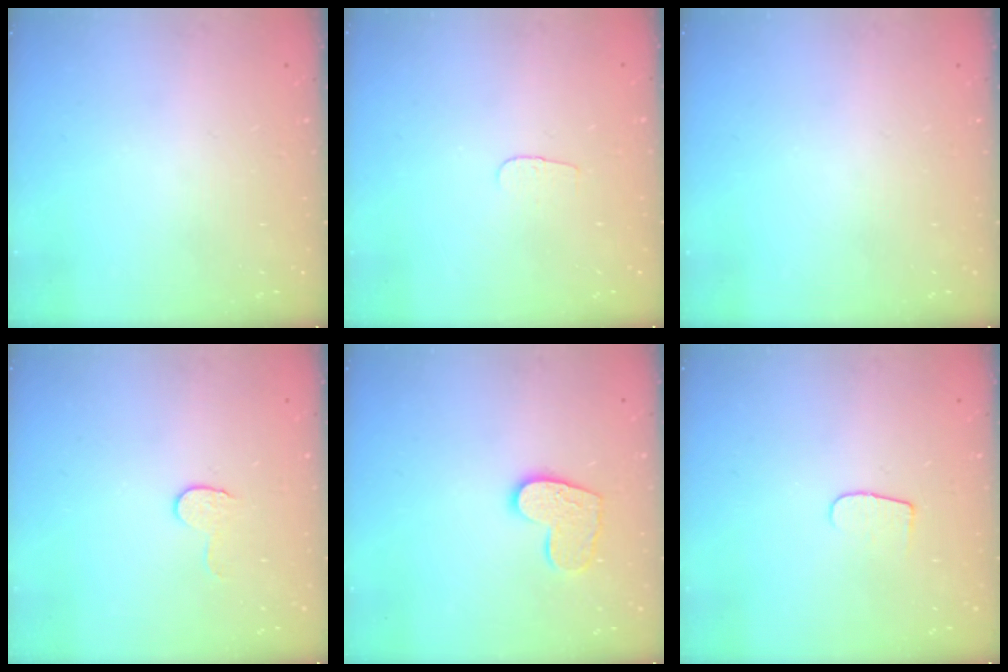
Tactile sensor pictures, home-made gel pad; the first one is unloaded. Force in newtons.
{"total": 2.9, "press": 2.8, "slide": 0.3}
{"total": 0.0}
{"total": 4.6, "press": 4.6, "slide": 0.4}
{"total": 11.3, "press": 11.2, "slide": 0.7}
{"total": 5.2, "press": 5.1, "slide": 0.6}